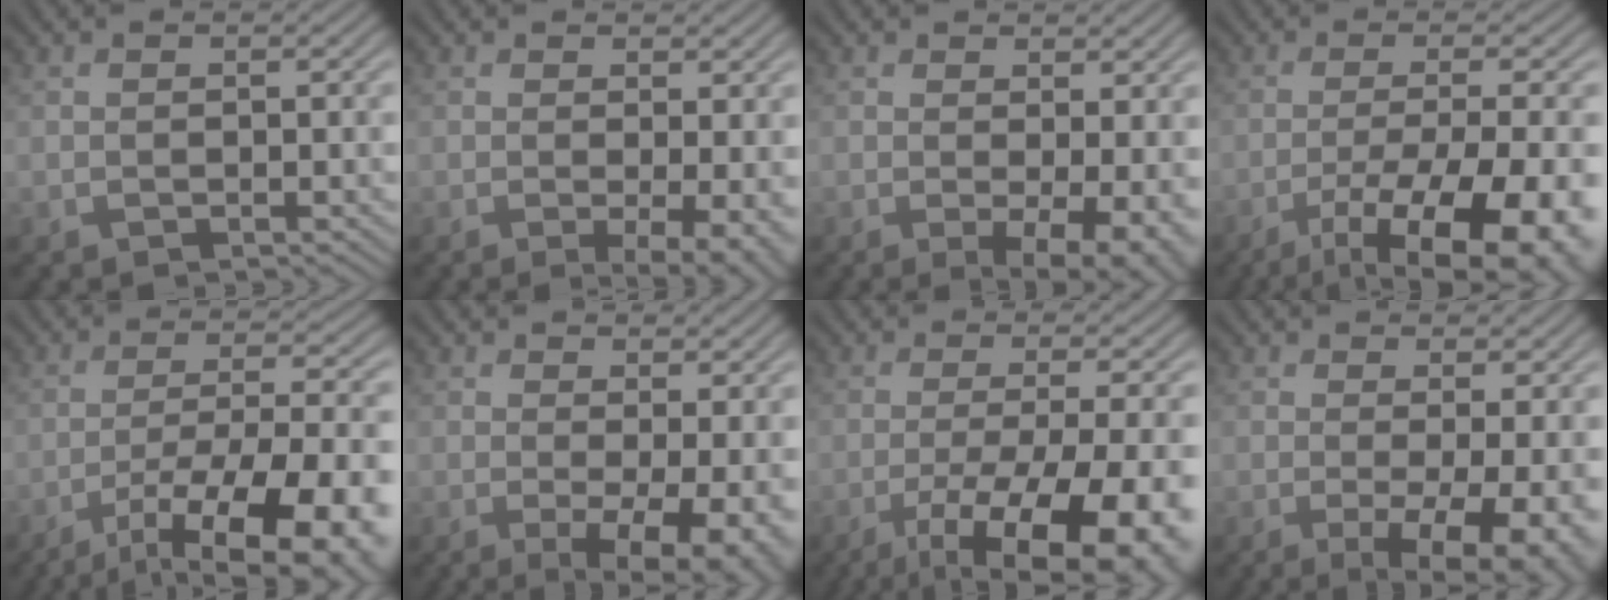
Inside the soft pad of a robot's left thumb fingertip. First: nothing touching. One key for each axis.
{"total": 4.1, "fx": -0.2, "fy": 1.0, "fz": 4.0, "tx": -0.061, "ty": -0.010, "tz": -0.002}
{"total": 5.3, "fx": 0.0, "fy": 1.7, "fz": 5.1, "tx": -0.073, "ty": -0.009, "tz": 0.003}
{"total": 14.3, "fx": -8.0, "fy": 4.0, "fz": 11.1, "tx": -0.177, "ty": -0.028, "tz": -0.108}
{"total": 16.1, "fx": -10.0, "fy": 4.5, "fz": 11.7, "tx": -0.178, "ty": -0.028, "tz": -0.136}
{"total": 7.0, "fx": -0.2, "fy": 2.5, "fz": 6.6, "tx": -0.098, "ty": -0.010, "tz": 0.003}
{"total": 14.6, "fx": -7.0, "fy": 4.1, "fz": 12.2, "tx": -0.182, "ty": -0.013, "tz": -0.095}
{"total": 7.7, "fx": -0.9, "fy": 2.4, "fz": 7.3, "tx": -0.111, "ty": -0.009, "tz": -0.008}